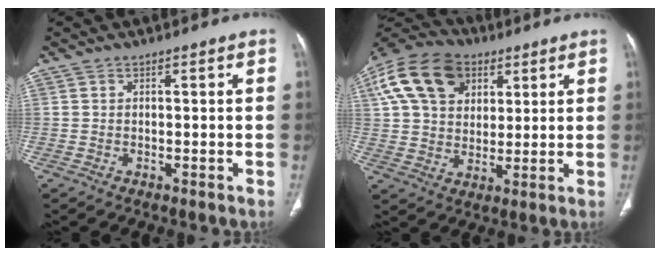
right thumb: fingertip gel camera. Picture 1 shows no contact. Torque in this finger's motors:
{"motor_torque": [0.04, 2.14, 0.59, 0.00, 0.17]}